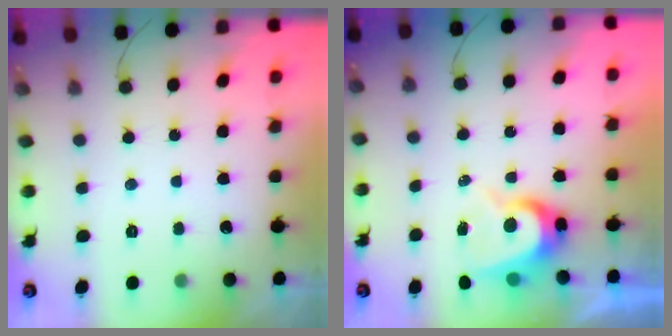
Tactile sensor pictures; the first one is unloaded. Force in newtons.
{"total": 8.8, "press": 8.8, "slide": 0.4}